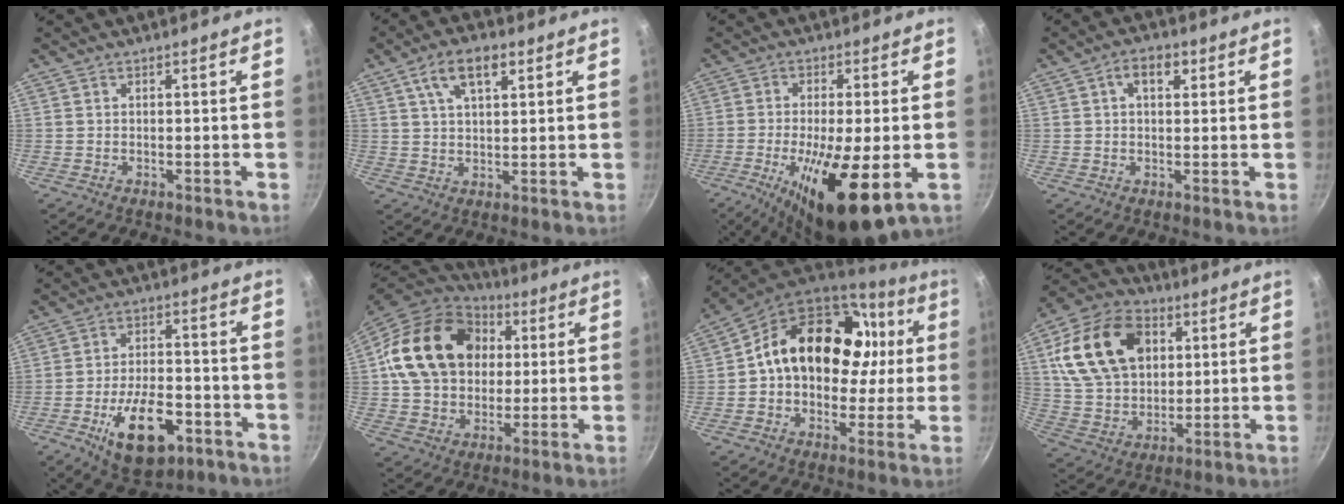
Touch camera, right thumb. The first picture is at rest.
{"total": 8.2, "force": [3.8, 3.9, 6.1], "torque": [-0.094, -0.001, 0.066]}
{"total": 16.2, "force": [-4.6, 4.8, 14.8], "torque": [-0.254, -0.006, -0.071]}
{"total": 4.6, "force": [1.6, 2.8, 3.3], "torque": [-0.039, 0.005, 0.020]}
{"total": 14.9, "force": [-6.2, 7.7, 11.2], "torque": [-0.164, 0.025, -0.093]}
{"total": 22.0, "force": [4.1, 17.2, 13.2], "torque": [-0.208, 0.023, 0.069]}
{"total": 23.4, "force": [3.6, 17.0, 15.6], "torque": [-0.217, 0.041, 0.057]}
{"total": 21.2, "force": [6.1, 15.0, 13.7], "torque": [-0.227, 0.000, 0.108]}